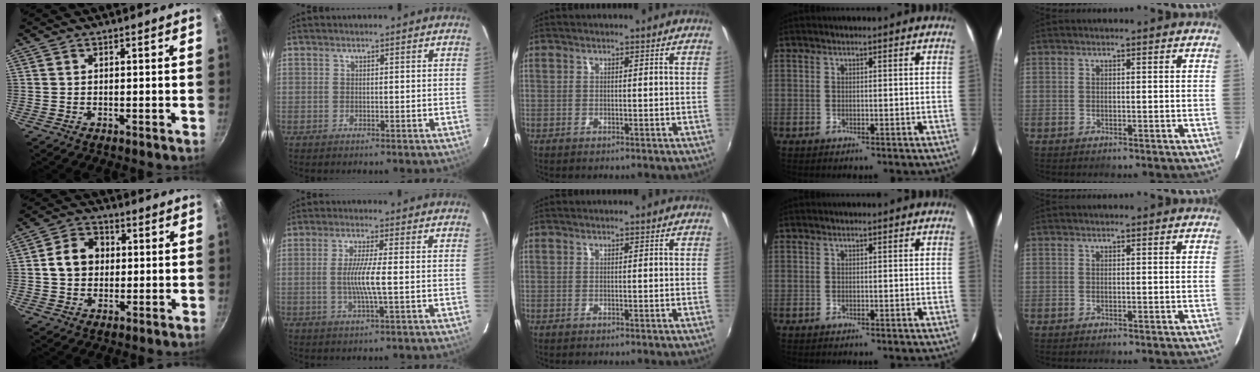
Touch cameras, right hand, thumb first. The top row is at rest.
{"thumb": {"total": 8.0, "force": [0.7, 6.6, 4.4], "torque": [-0.049, 0.016, 0.001]}, "index": {"total": 6.0, "force": [-0.8, -0.3, 5.9], "torque": [-0.112, -0.008, -0.018]}}